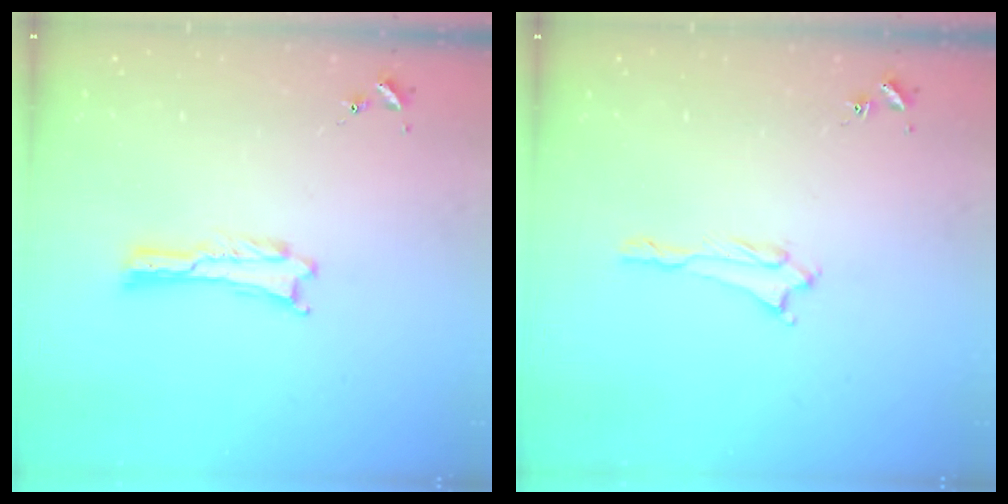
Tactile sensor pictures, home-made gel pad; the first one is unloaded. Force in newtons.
{"total": 1.3, "press": 1.3, "slide": 0.1}